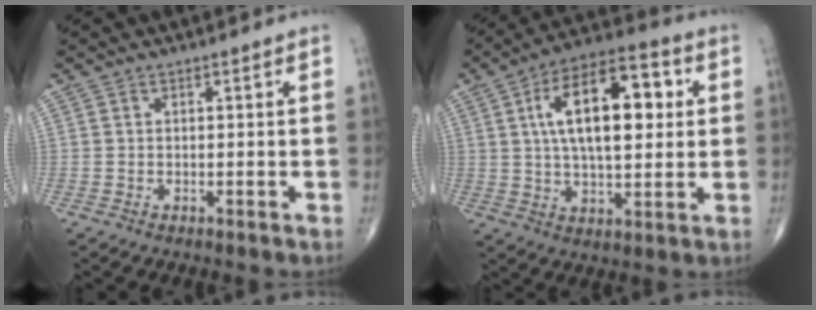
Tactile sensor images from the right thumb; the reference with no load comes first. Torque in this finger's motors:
{"motor_torque": [0.96, 3.61, 1.73, 0.21, 0.50]}